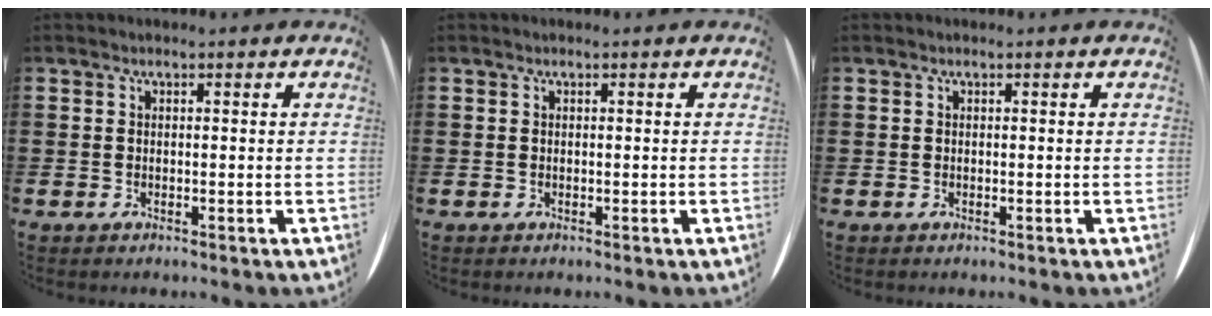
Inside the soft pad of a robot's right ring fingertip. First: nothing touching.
{"total": 0.0}
{"total": 0.0}